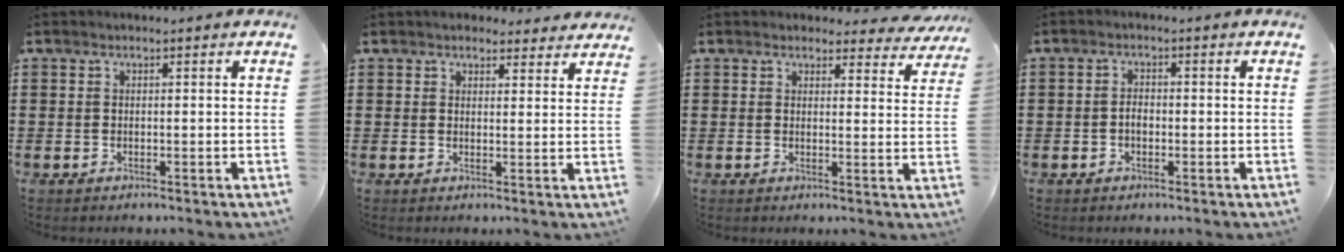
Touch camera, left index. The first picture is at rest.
{"total": 3.2, "force": [3.0, 1.2, 0.3], "torque": [-0.008, -0.006, 0.055]}
{"total": 3.2, "force": [2.9, 1.0, 0.8], "torque": [-0.019, -0.009, 0.050]}
{"total": 1.8, "force": [-0.5, 1.0, 1.5], "torque": [-0.028, 0.004, -0.011]}